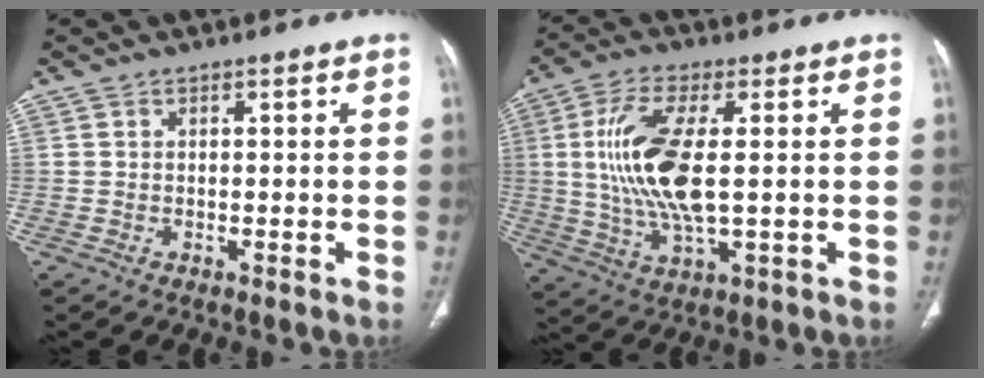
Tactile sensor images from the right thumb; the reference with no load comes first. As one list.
[{"total": 14.4, "force": [1.4, 5.3, 13.4], "torque": [-0.288, -0.007, 0.030]}]